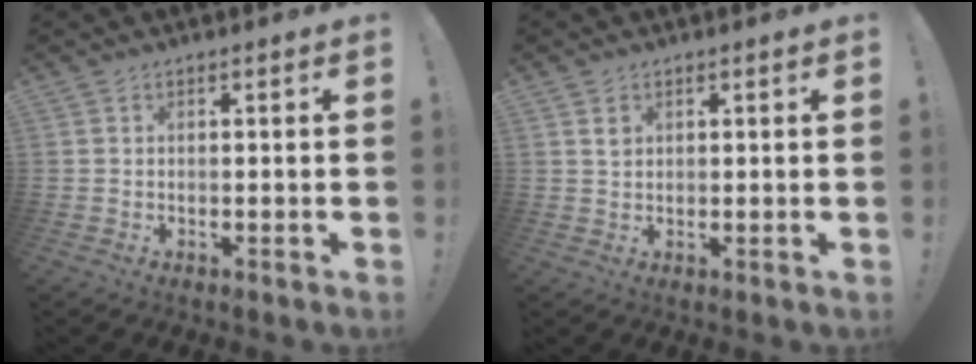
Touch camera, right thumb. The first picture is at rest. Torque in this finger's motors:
{"motor_torque": [-0.71, 0.17, 0.03, -0.01, -0.01]}